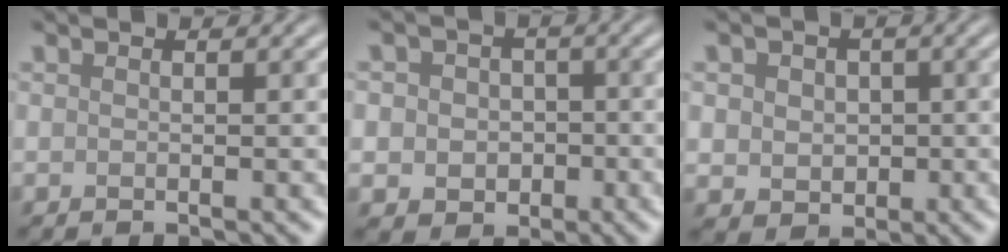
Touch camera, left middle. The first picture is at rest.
{"total": 5.2, "force": [-0.1, 4.7, 2.2], "torque": [-0.018, 0.019, -0.025]}
{"total": 4.0, "force": [0.4, 3.4, 2.1], "torque": [-0.032, 0.009, -0.008]}